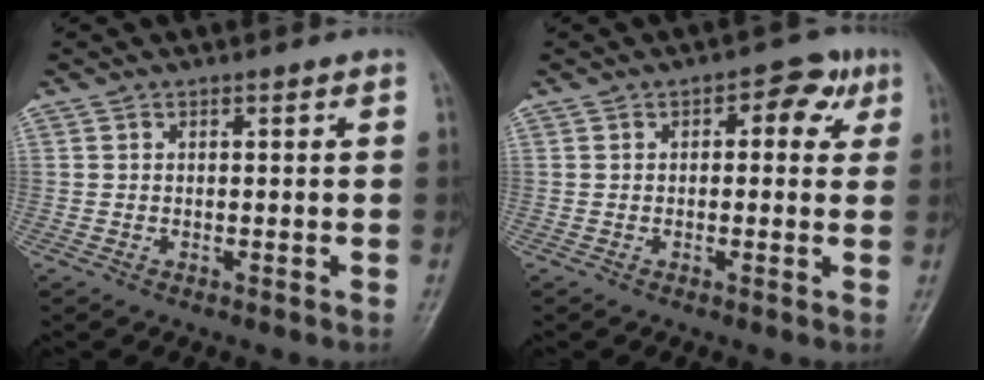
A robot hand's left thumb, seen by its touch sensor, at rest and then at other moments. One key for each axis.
{"total": 5.8, "fx": 1.9, "fy": 3.4, "fz": 4.3, "tx": -0.018, "ty": 0.004, "tz": 0.012}